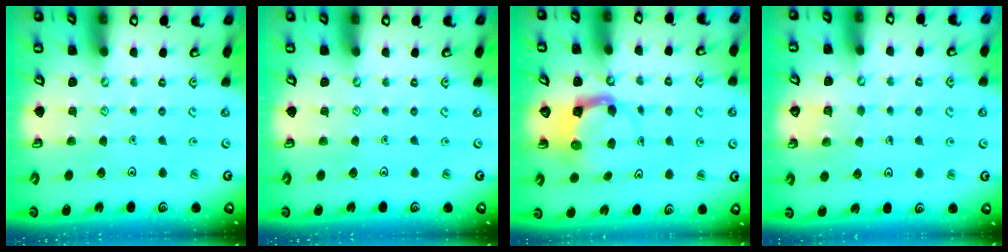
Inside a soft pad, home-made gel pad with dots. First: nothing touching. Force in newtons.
{"total": 0.0}
{"total": 4.0, "press": 4.0, "slide": 0.4}
{"total": 2.9, "press": 2.9, "slide": 0.2}